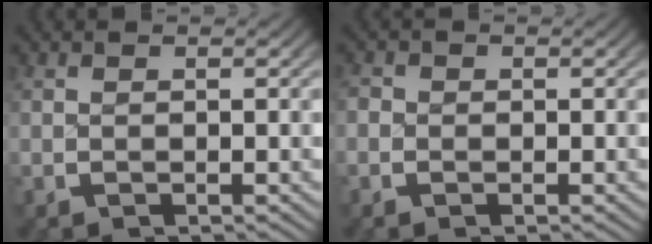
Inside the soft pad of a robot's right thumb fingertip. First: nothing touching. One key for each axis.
{"total": 1.6, "fx": -0.3, "fy": 1.5, "fz": 0.5, "tx": -0.011, "ty": -0.005, "tz": -0.013}